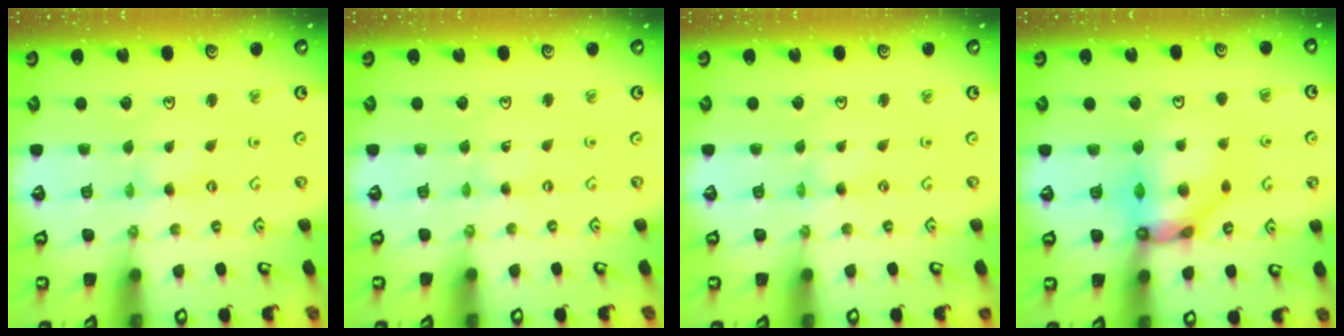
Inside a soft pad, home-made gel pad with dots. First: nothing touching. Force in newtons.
{"total": 0.0}
{"total": 0.0}
{"total": 12.3, "press": 12.2, "slide": 1.8}